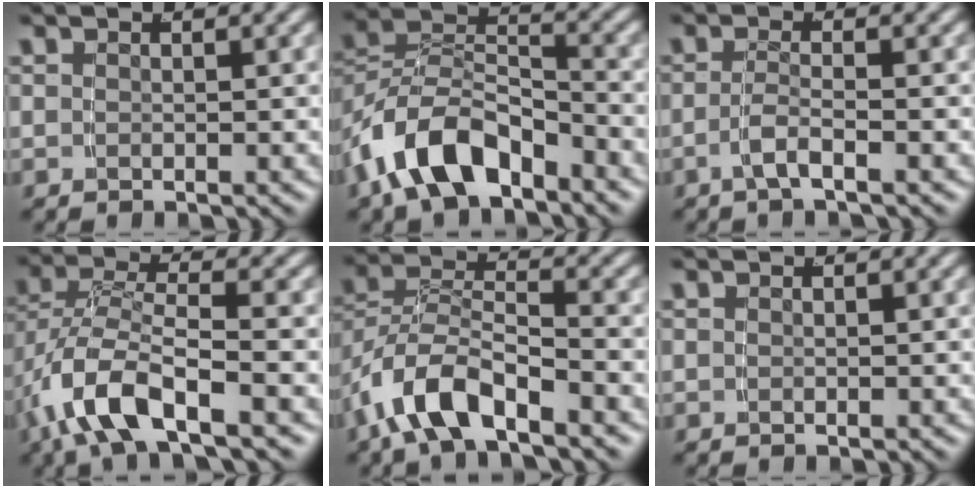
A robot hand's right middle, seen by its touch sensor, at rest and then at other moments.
{"total": 7.5, "force": [-2.4, 5.3, 4.8], "torque": [-0.107, -0.024, -0.032]}
{"total": 1.8, "force": [-1.0, 0.1, 1.4], "torque": [-0.025, -0.006, -0.016]}
{"total": 6.1, "force": [-1.2, 3.2, 5.1], "torque": [-0.119, -0.026, -0.003]}
{"total": 5.0, "force": [-1.9, 3.0, 3.5], "torque": [-0.083, -0.015, -0.027]}
{"total": 0.0}